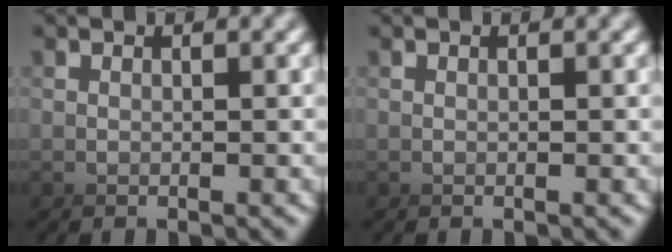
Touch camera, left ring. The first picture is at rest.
{"total": 0.0}